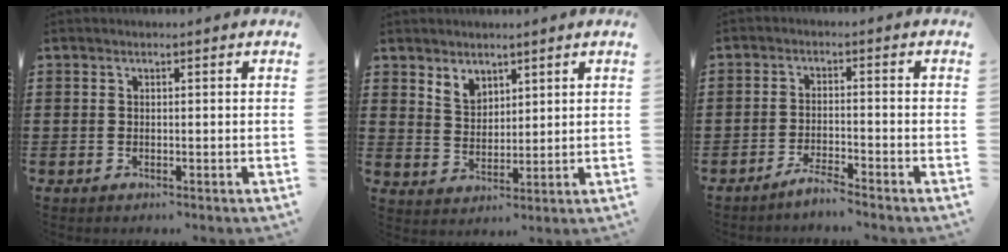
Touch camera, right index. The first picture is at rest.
{"total": 3.7, "force": [3.0, 2.1, 0.4], "torque": [-0.019, 0.000, 0.057]}
{"total": 2.8, "force": [-2.6, 0.0, 1.0], "torque": [-0.018, 0.006, -0.050]}